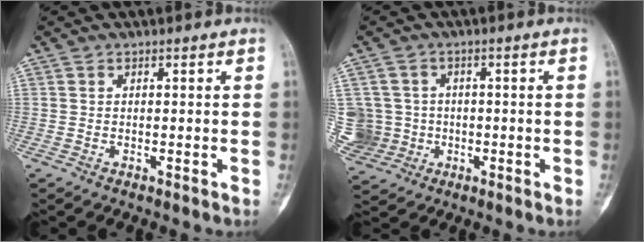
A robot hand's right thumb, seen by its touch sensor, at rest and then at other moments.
{"total": 8.6, "force": [-0.7, 8.4, 1.6], "torque": [-0.029, 0.023, -0.001]}